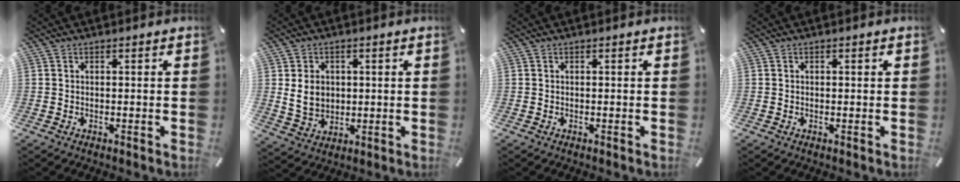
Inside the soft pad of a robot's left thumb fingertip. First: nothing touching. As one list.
[{"total": 6.5, "force": [0.8, 5.7, 3.0], "torque": [-0.059, 0.004, 0.015]}, {"total": 0.0}, {"total": 0.5, "force": [0.1, 0.3, 0.4], "torque": [-0.008, 0.000, 0.001]}]